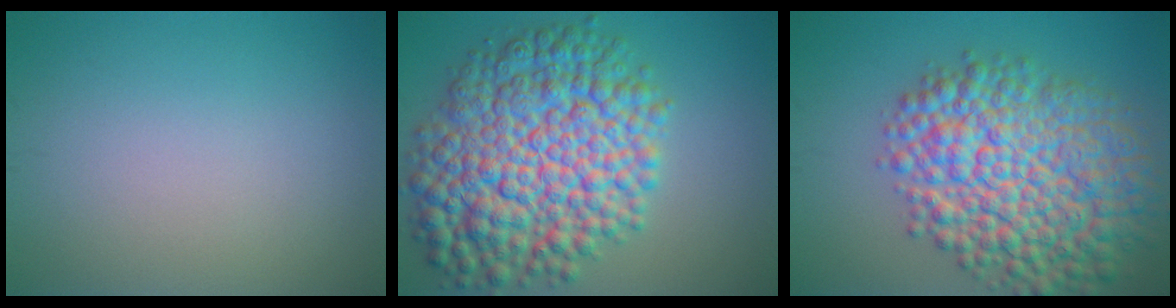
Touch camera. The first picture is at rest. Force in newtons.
{"total": 12.6, "press": 12.6, "slide": 0.2}
{"total": 11.8, "press": 11.8, "slide": 0.4}